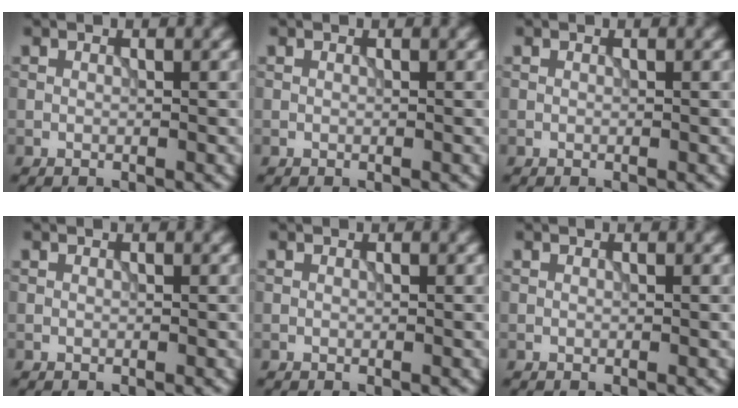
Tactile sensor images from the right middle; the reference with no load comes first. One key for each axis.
{"total": 0.0}
{"total": 0.0}
{"total": 0.0}
{"total": 0.0}
{"total": 0.0}